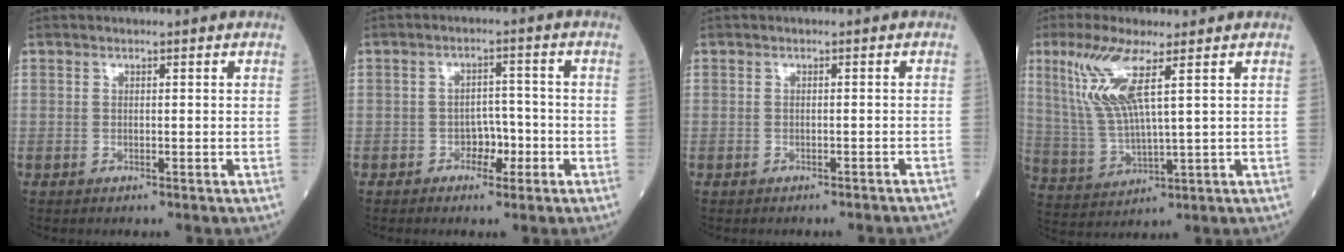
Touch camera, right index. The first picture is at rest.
{"total": 3.6, "force": [-1.6, 2.2, 2.3], "torque": [-0.027, 0.009, -0.027]}
{"total": 3.7, "force": [-3.5, 0.0, 1.1], "torque": [-0.017, -0.004, -0.037]}
{"total": 10.1, "force": [4.4, 1.1, 9.0], "torque": [-0.208, 0.000, 0.093]}